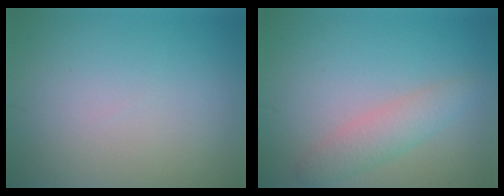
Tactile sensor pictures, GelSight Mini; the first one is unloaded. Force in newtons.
{"total": 2.7, "press": 2.7, "slide": 0.1}